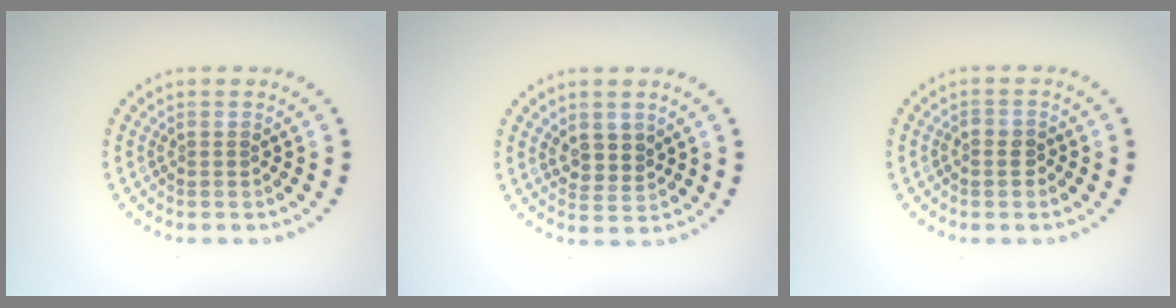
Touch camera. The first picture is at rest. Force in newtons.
{"total": 2.4, "press": 2.2, "slide": 1.0}
{"total": 1.0, "press": 0.9, "slide": 0.4}